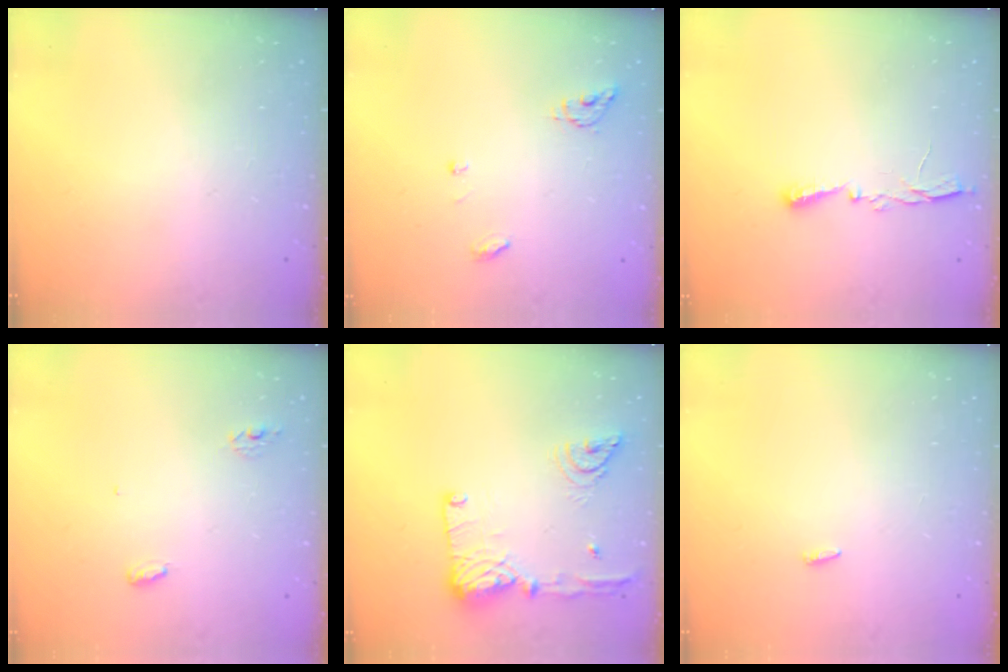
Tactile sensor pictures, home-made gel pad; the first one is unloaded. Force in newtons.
{"total": 5.2, "press": 5.2, "slide": 0.0}
{"total": 5.2, "press": 5.1, "slide": 0.8}
{"total": 5.2, "press": 4.4, "slide": 2.7}
{"total": 16.7, "press": 16.5, "slide": 2.8}
{"total": 1.8, "press": 1.7, "slide": 0.6}